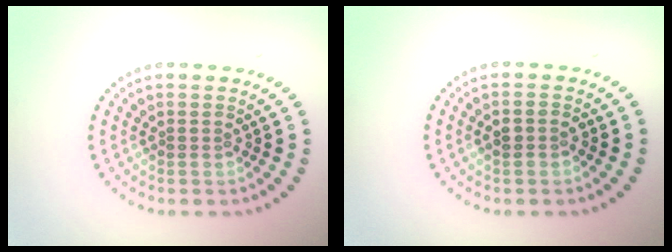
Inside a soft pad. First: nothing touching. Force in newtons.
{"total": 1.5, "press": 1.4, "slide": 0.2}